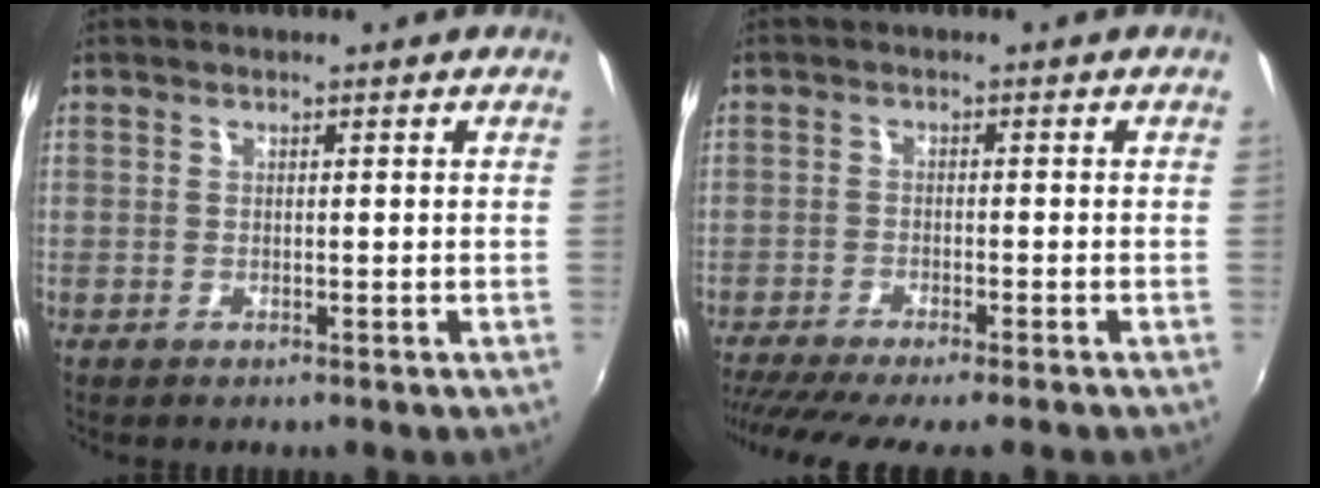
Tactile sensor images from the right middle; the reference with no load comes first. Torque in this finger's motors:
{"motor_torque": [1.09, -1.05, 0.42, 0.11]}